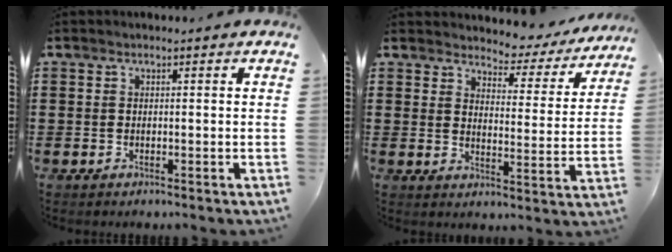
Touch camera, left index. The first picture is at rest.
{"total": 3.3, "force": [3.3, 0.7, 0.2], "torque": [-0.021, -0.028, 0.048]}